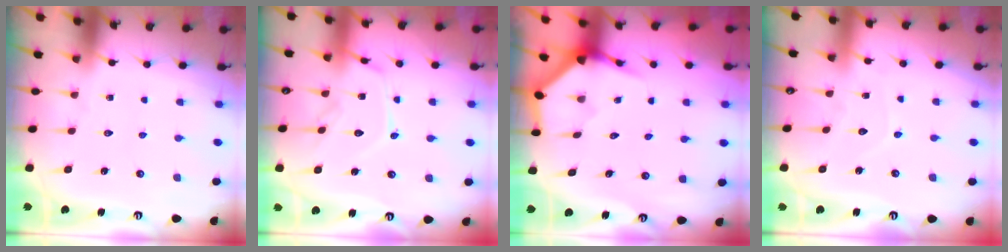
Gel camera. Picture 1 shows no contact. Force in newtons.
{"total": 12.7, "press": 12.7, "slide": 0.6}
{"total": 3.9, "press": 3.9, "slide": 0.3}
{"total": 4.6, "press": 4.6, "slide": 0.2}